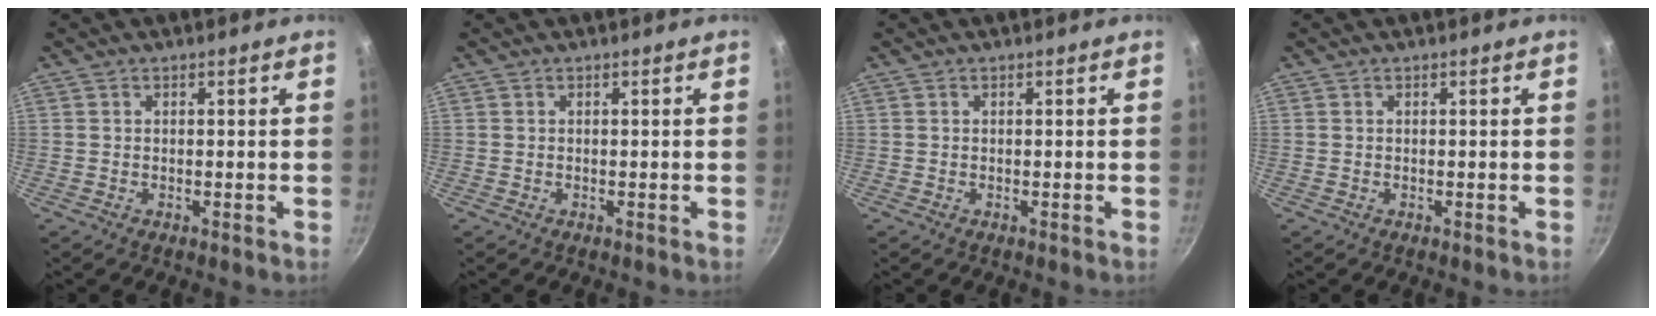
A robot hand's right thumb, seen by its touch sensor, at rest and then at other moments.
{"total": 0.0}
{"total": 0.0}
{"total": 0.0}